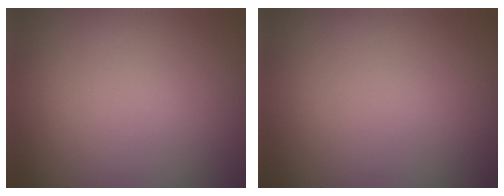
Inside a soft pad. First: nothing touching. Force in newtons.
{"total": 0.0}